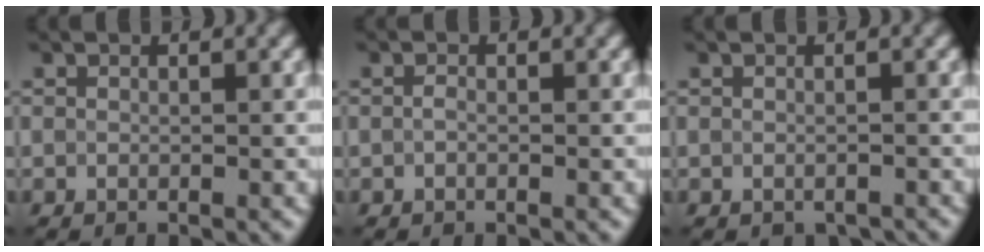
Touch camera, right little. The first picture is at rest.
{"total": 0.6, "force": [-0.1, 0.4, 0.5], "torque": [-0.014, 0.002, -0.003]}
{"total": 0.7, "force": [-0.6, 0.3, 0.2], "torque": [-0.003, -0.007, -0.009]}